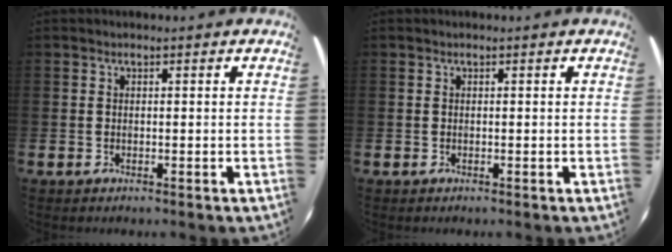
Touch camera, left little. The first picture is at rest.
{"total": 0.0}